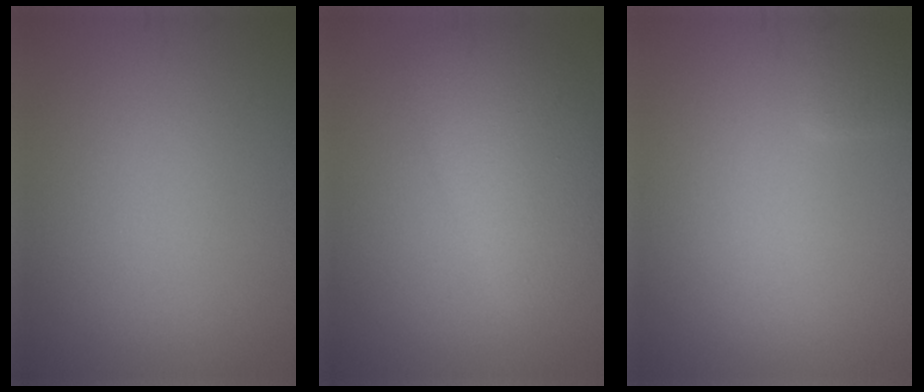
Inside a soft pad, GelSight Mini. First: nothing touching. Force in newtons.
{"total": 5.5, "press": 5.5, "slide": 0.3}
{"total": 1.2, "press": 1.2, "slide": 0.2}